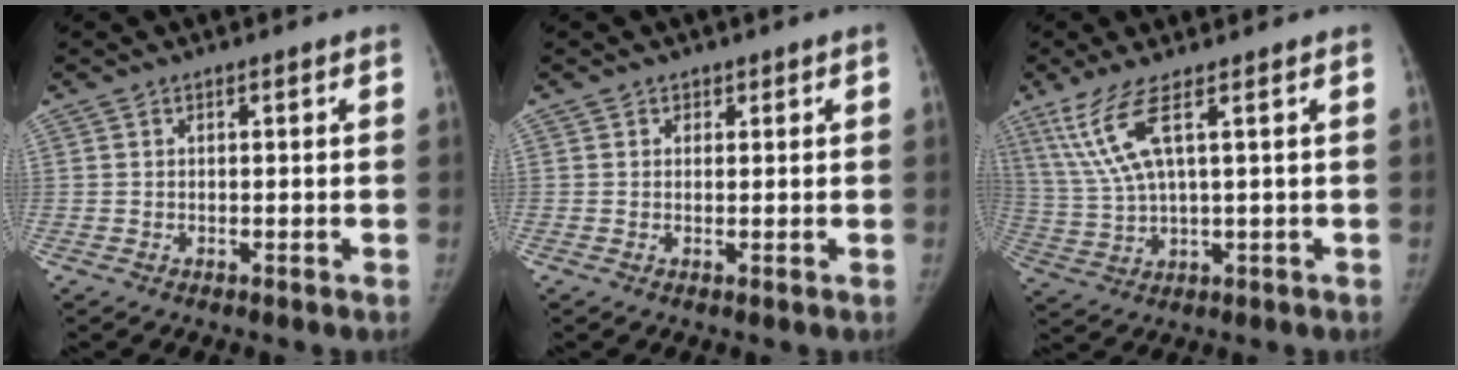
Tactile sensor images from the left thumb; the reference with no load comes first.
{"total": 0.8, "force": [0.5, 0.7, 0.0], "torque": [0.013, -0.001, 0.004]}
{"total": 8.4, "force": [4.1, 1.2, 7.3], "torque": [-0.186, -0.015, 0.095]}